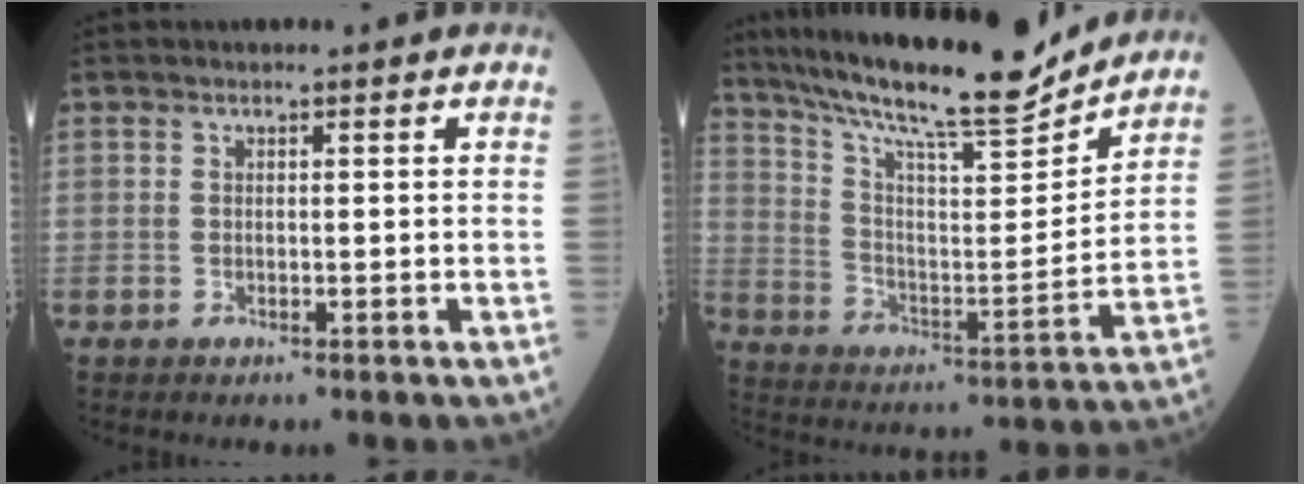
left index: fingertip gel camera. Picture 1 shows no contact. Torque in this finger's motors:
{"motor_torque": [0.29, -0.69, 0.63, 0.17]}